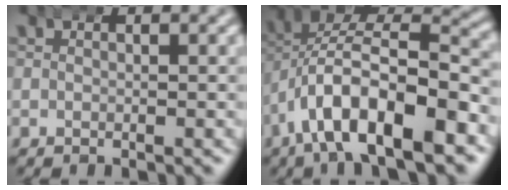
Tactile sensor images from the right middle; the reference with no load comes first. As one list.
[{"total": 10.4, "force": [-2.9, 6.6, 7.5], "torque": [-0.133, -0.012, -0.048]}]